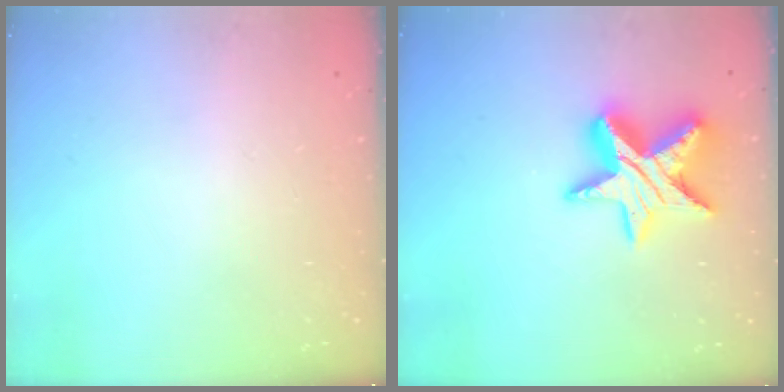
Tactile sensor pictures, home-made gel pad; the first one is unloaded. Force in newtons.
{"total": 16.4, "press": 16.4, "slide": 0.9}